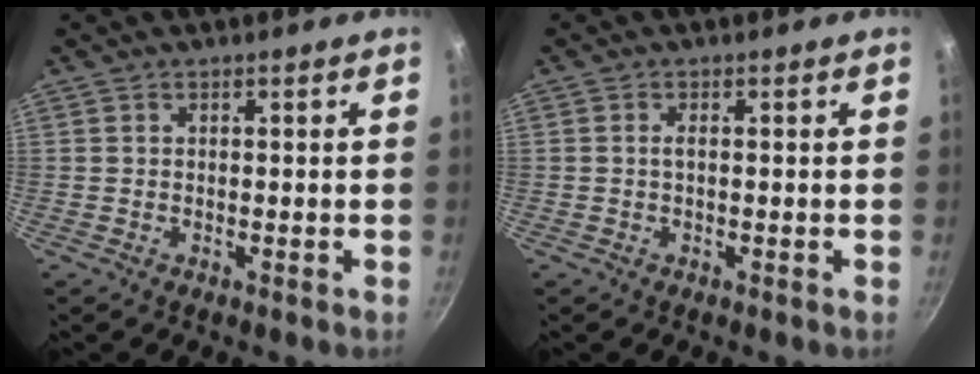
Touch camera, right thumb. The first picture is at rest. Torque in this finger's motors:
{"motor_torque": [0.07, -0.24, 0.40, -0.34, -0.02]}